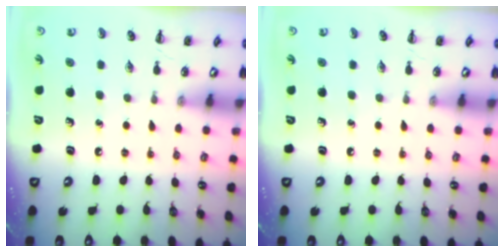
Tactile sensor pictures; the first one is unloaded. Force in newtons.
{"total": 0.0}